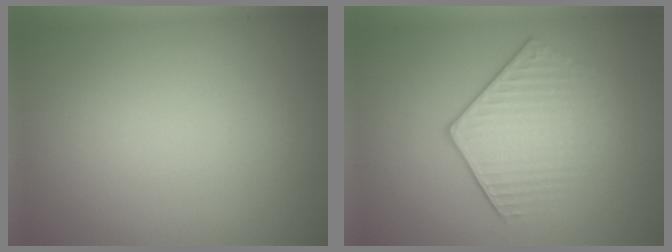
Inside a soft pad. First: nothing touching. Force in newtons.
{"total": 3.5, "press": 3.1, "slide": 1.8}